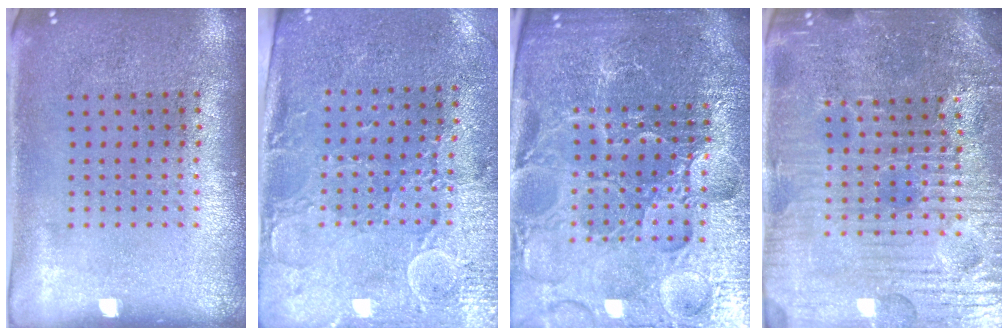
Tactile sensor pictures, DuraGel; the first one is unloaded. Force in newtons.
{"total": 2.9, "press": 2.6, "slide": 1.3}
{"total": 6.0, "press": 5.4, "slide": 2.7}
{"total": 5.6, "press": 5.3, "slide": 1.8}